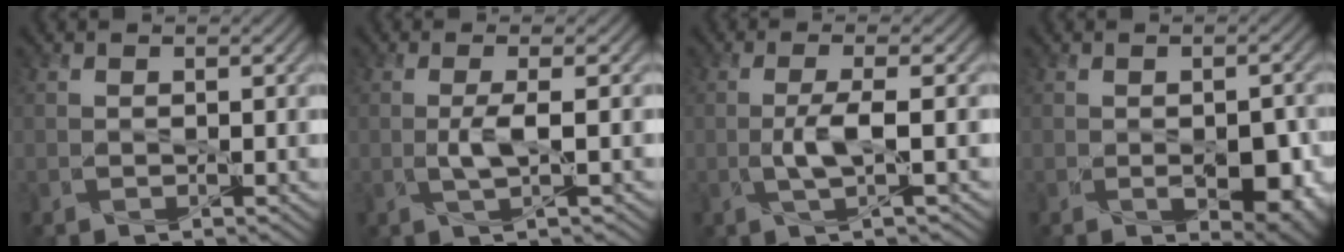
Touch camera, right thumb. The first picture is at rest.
{"total": 2.7, "force": [-0.1, 0.4, 2.7], "torque": [-0.055, 0.003, -0.005]}
{"total": 3.5, "force": [-0.5, 0.6, 3.4], "torque": [-0.072, 0.004, -0.016]}
{"total": 6.0, "force": [-1.4, 3.4, 4.7], "torque": [-0.068, -0.027, -0.005]}